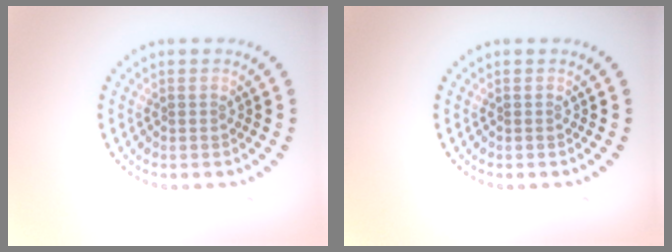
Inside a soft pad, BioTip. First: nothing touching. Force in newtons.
{"total": 0.0}